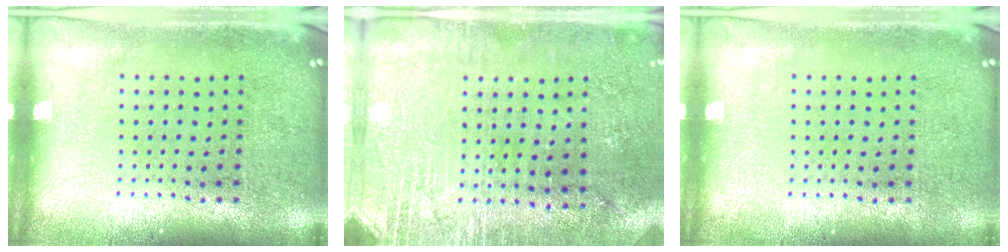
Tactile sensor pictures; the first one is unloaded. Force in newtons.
{"total": 2.9, "press": 2.8, "slide": 0.9}
{"total": 0.0}